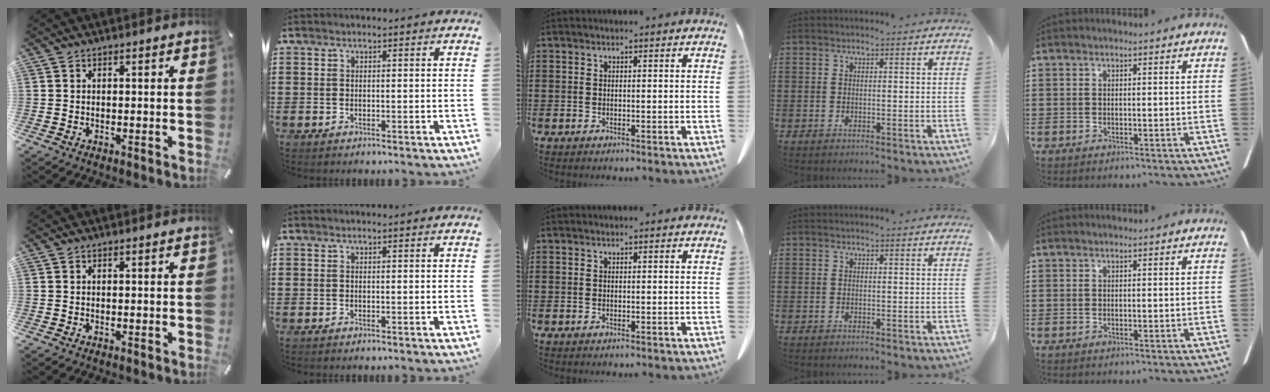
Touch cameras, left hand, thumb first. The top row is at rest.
{}